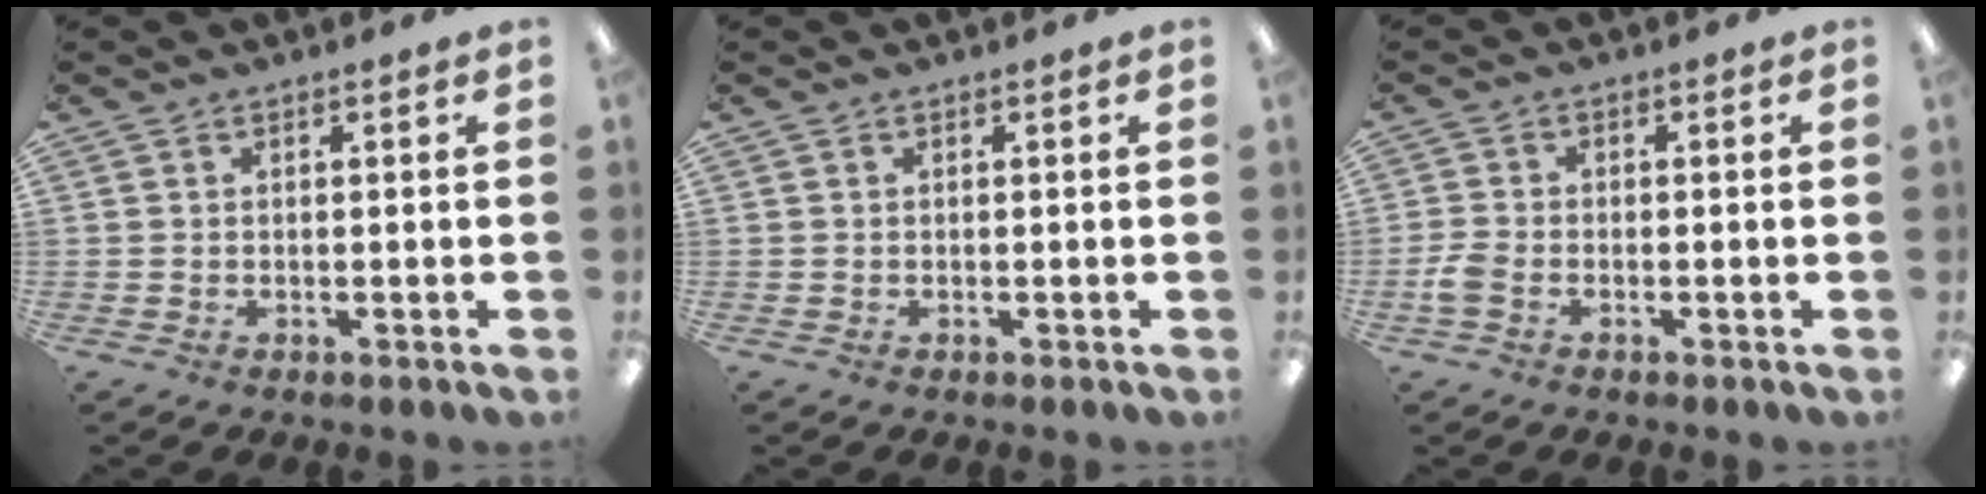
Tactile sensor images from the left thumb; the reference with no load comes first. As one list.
[{"total": 0.0}, {"total": 3.3, "force": [-1.4, 2.0, 2.2], "torque": [-0.048, 0.003, -0.027]}]